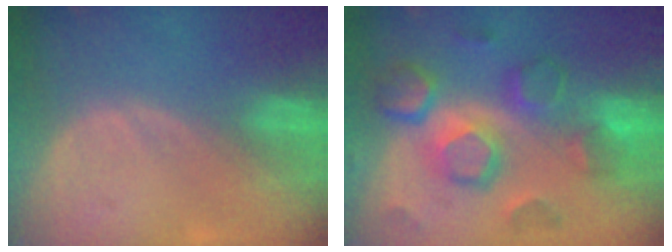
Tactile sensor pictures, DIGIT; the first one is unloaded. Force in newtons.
{"total": 11.2, "press": 11.2, "slide": 0.9}